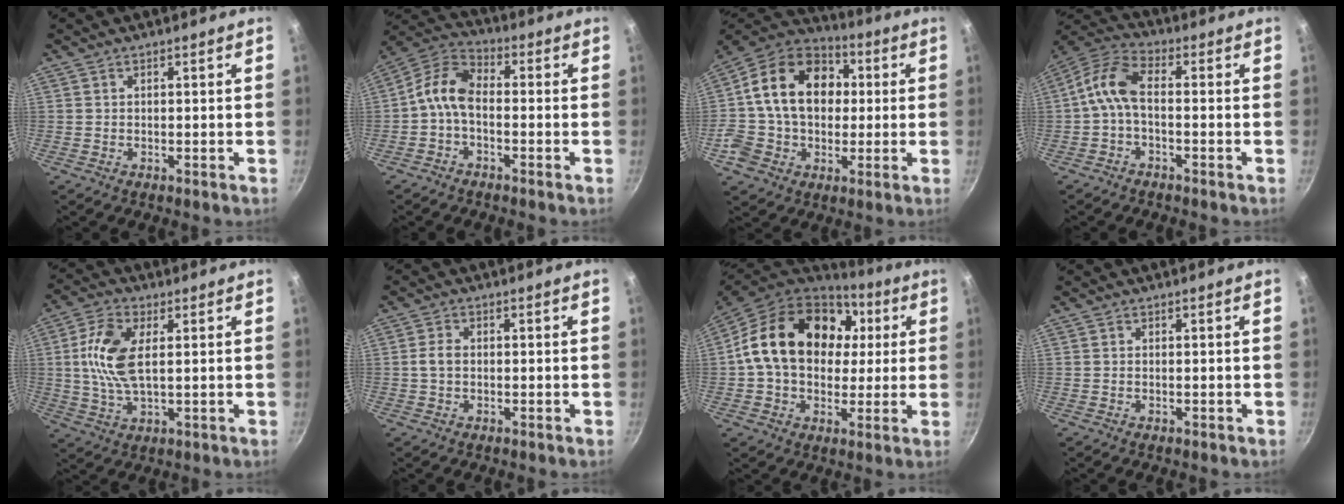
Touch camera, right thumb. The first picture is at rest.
{"total": 7.8, "force": [-1.6, 4.6, 6.1], "torque": [-0.121, 0.039, -0.047]}
{"total": 20.5, "force": [2.0, 16.0, 12.6], "torque": [-0.201, 0.041, 0.027]}
{"total": 7.5, "force": [-1.2, 3.8, 6.3], "torque": [-0.139, 0.035, -0.039]}
{"total": 10.4, "force": [1.9, 5.0, 8.9], "torque": [-0.180, 0.006, 0.033]}
{"total": 2.6, "force": [-0.1, 1.8, 1.9], "torque": [-0.039, 0.010, -0.005]}
{"total": 22.5, "force": [4.6, 16.4, 14.8], "torque": [-0.234, 0.020, 0.068]}
{"total": 0.0}